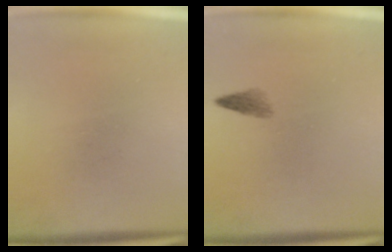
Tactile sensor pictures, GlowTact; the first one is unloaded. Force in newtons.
{"total": 1.5}